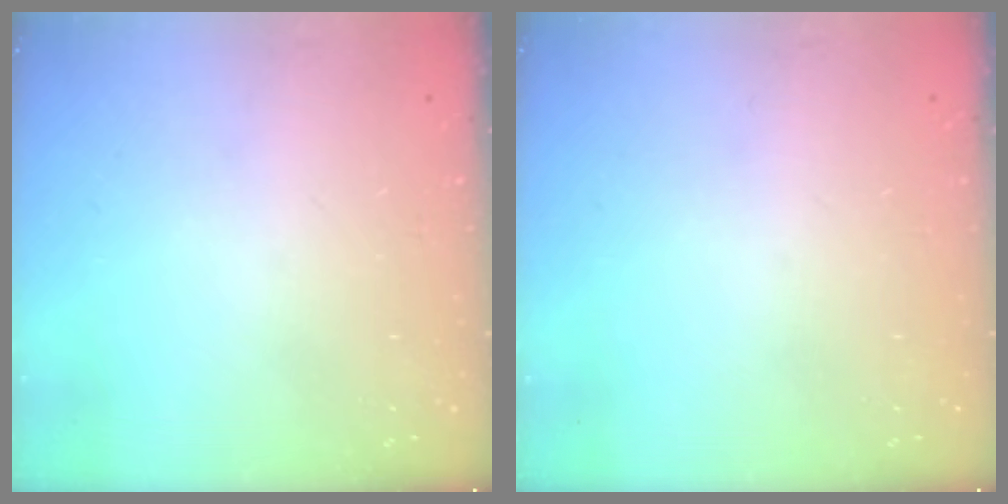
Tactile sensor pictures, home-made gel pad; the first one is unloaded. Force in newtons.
{"total": 0.0}